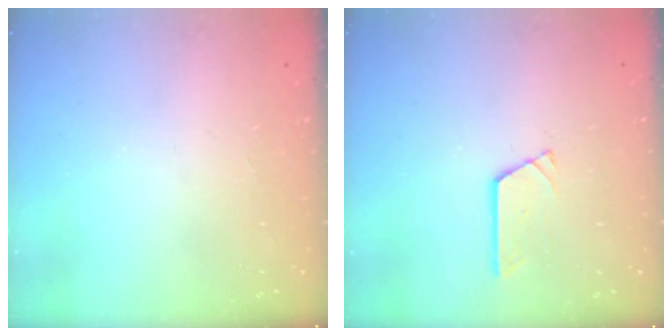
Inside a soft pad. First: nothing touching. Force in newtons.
{"total": 3.0, "press": 3.0, "slide": 0.2}